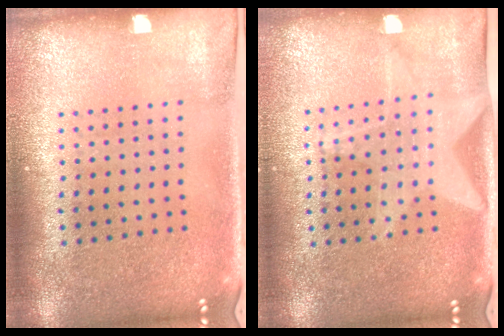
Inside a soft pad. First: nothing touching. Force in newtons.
{"total": 1.4, "press": 1.4, "slide": 0.2}